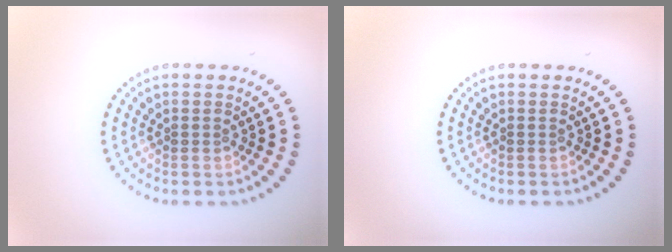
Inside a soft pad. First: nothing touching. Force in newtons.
{"total": 0.0}